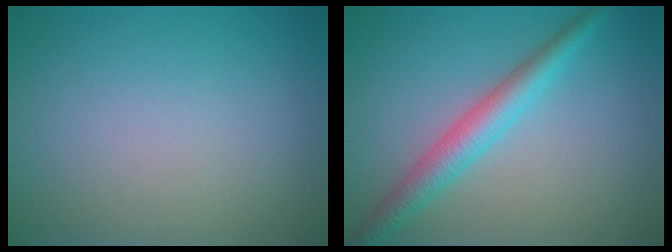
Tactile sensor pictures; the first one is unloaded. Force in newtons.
{"total": 3.7, "press": 3.7, "slide": 0.1}